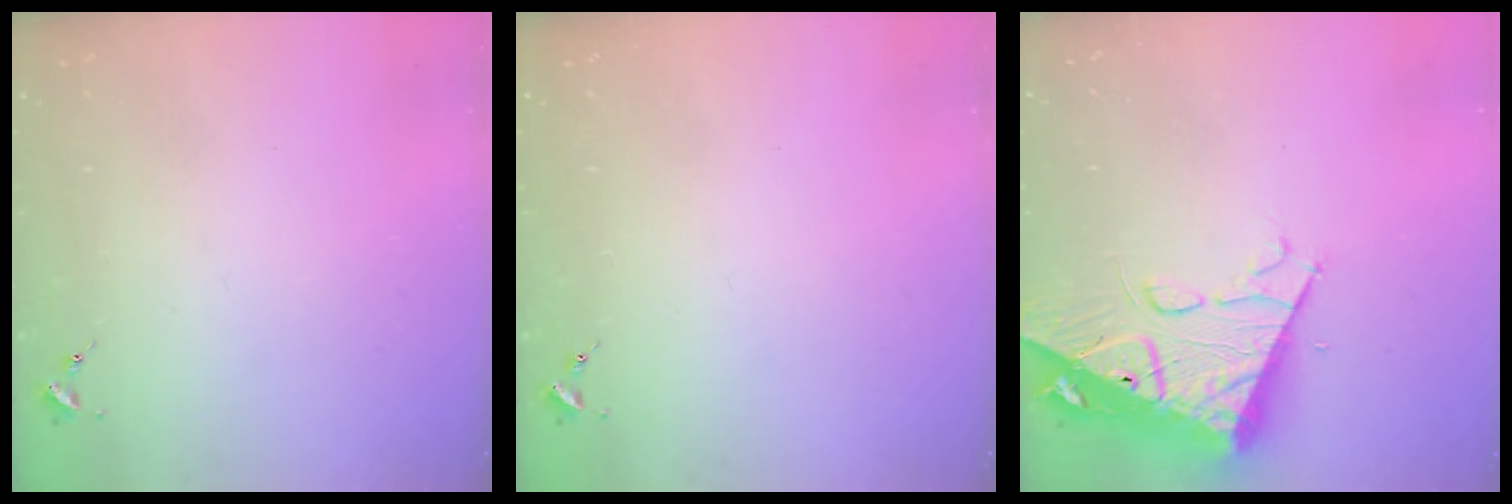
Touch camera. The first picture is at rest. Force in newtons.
{"total": 0.0}
{"total": 15.0, "press": 14.9, "slide": 1.8}